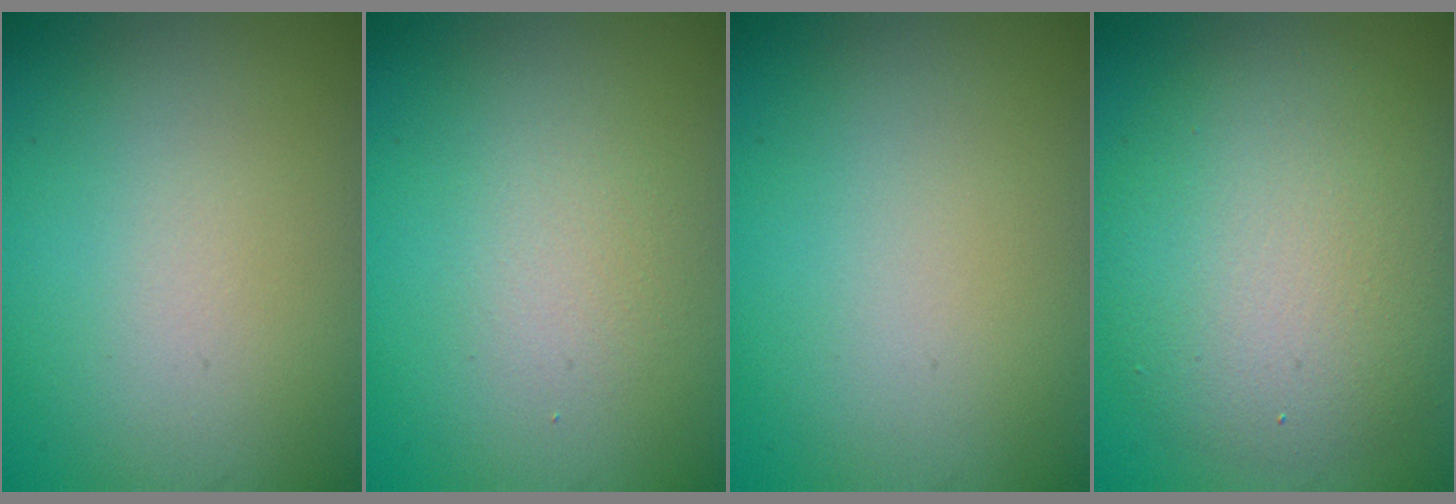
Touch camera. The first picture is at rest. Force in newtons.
{"total": 1.5, "press": 1.5, "slide": 0.1}
{"total": 0.0}
{"total": 7.1, "press": 7.0, "slide": 0.7}